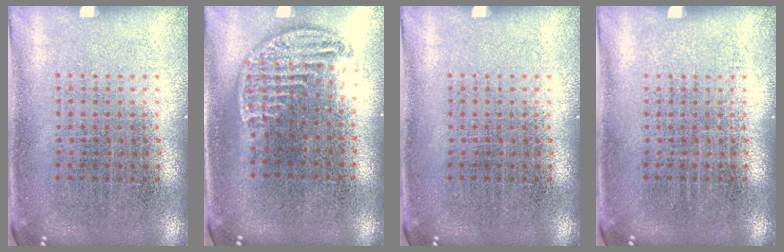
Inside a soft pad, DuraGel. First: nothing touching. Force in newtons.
{"total": 1.2, "press": 1.1, "slide": 0.5}
{"total": 0.0}
{"total": 0.0}